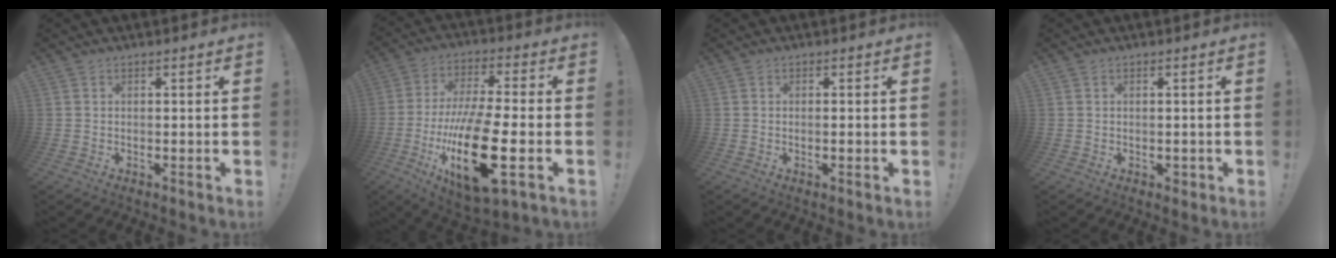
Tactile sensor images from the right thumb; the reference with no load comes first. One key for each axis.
{"total": 23.2, "fx": -7.0, "fy": 7.9, "fz": 20.7, "tx": -0.386, "ty": 0.026, "tz": -0.104}
{"total": 1.0, "fx": -0.2, "fy": 0.1, "fz": 1.0, "tx": -0.013, "ty": -0.002, "tz": -0.004}
{"total": 1.5, "fx": -0.2, "fy": 1.2, "fz": 0.8, "tx": -0.007, "ty": 0.002, "tz": -0.003}